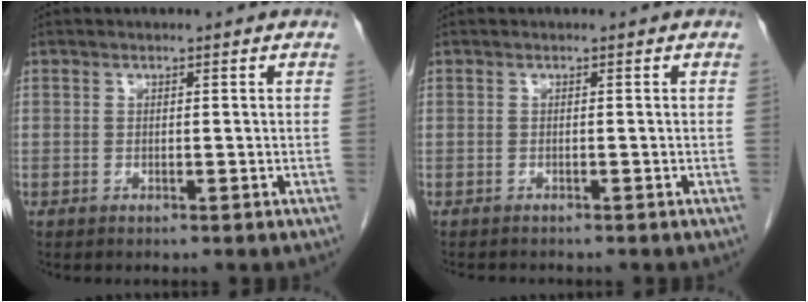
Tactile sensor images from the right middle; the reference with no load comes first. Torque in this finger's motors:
{"motor_torque": [0.00, 0.00, 0.00, 0.01]}